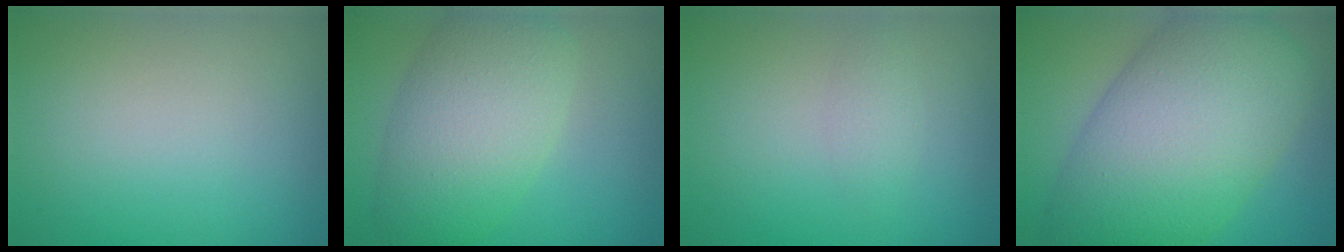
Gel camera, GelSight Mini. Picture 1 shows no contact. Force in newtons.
{"total": 7.5, "press": 7.5, "slide": 0.4}
{"total": 1.2, "press": 1.2, "slide": 0.1}
{"total": 13.1, "press": 13.1, "slide": 0.4}